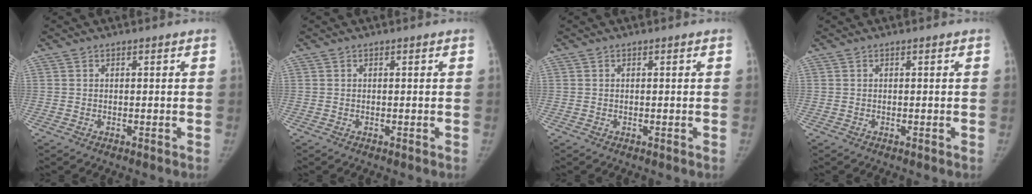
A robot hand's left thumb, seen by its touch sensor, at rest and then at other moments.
{"total": 0.0}
{"total": 0.0}
{"total": 0.0}